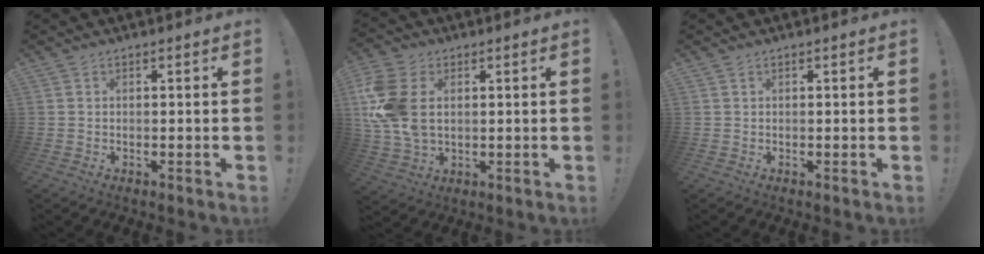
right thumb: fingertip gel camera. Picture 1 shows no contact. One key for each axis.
{"total": 15.1, "fx": 2.7, "fy": 10.2, "fz": 10.8, "tx": -0.232, "ty": -0.010, "tz": 0.051}
{"total": 0.0}